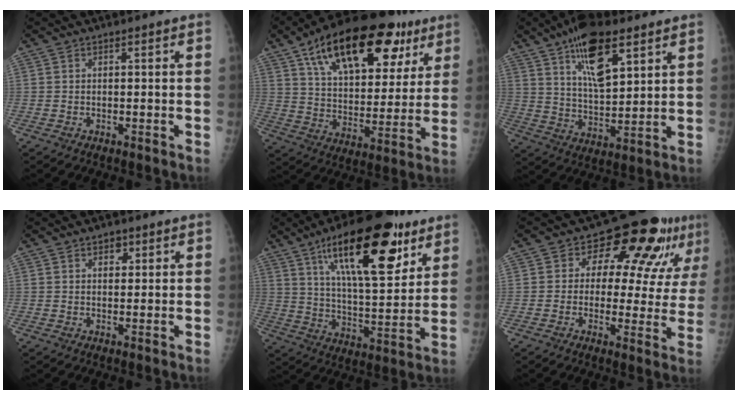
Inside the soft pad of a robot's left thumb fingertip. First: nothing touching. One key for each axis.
{"total": 26.5, "fx": 14.1, "fy": 12.5, "fz": 18.5, "tx": -0.259, "ty": -0.014, "tz": 0.229}
{"total": 14.3, "fx": 7.8, "fy": 5.8, "fz": 10.5, "tx": -0.154, "ty": -0.034, "tz": 0.138}
{"total": 2.4, "fx": 1.3, "fy": 1.7, "fz": 1.2, "tx": -0.002, "ty": -0.005, "tz": 0.018}
{"total": 24.7, "fx": 13.2, "fy": 8.9, "fz": 18.9, "tx": -0.269, "ty": -0.044, "tz": 0.216}
{"total": 15.5, "fx": 7.4, "fy": 8.1, "fz": 10.9, "tx": -0.099, "ty": -0.013, "tz": 0.091}